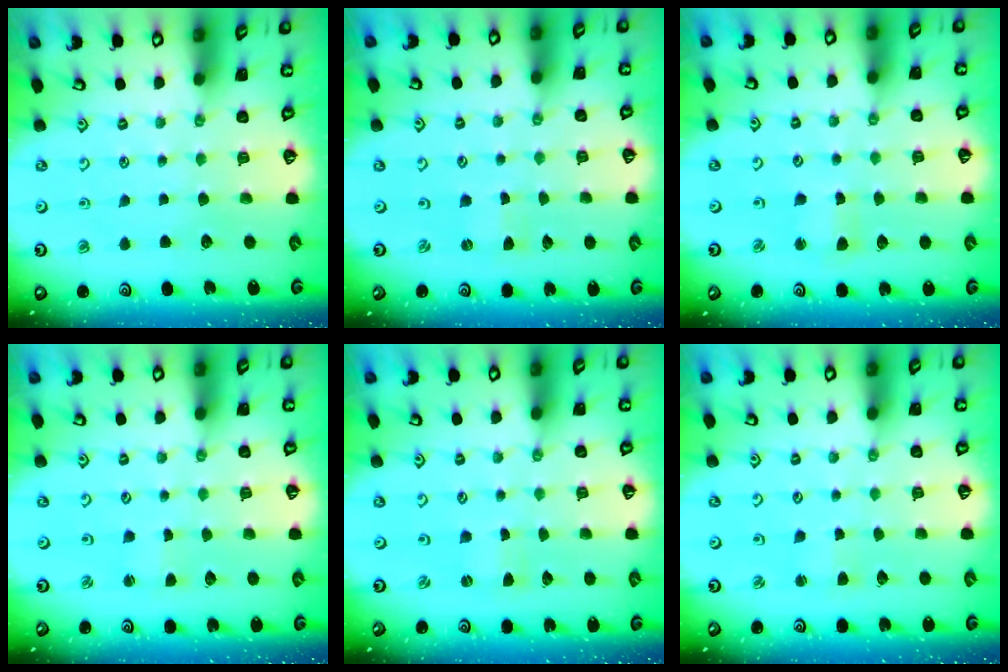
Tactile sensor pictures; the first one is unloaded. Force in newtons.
{"total": 0.0}
{"total": 2.7, "press": 2.7, "slide": 0.2}
{"total": 0.9, "press": 0.9, "slide": 0.0}
{"total": 0.0}
{"total": 2.7, "press": 2.7, "slide": 0.2}